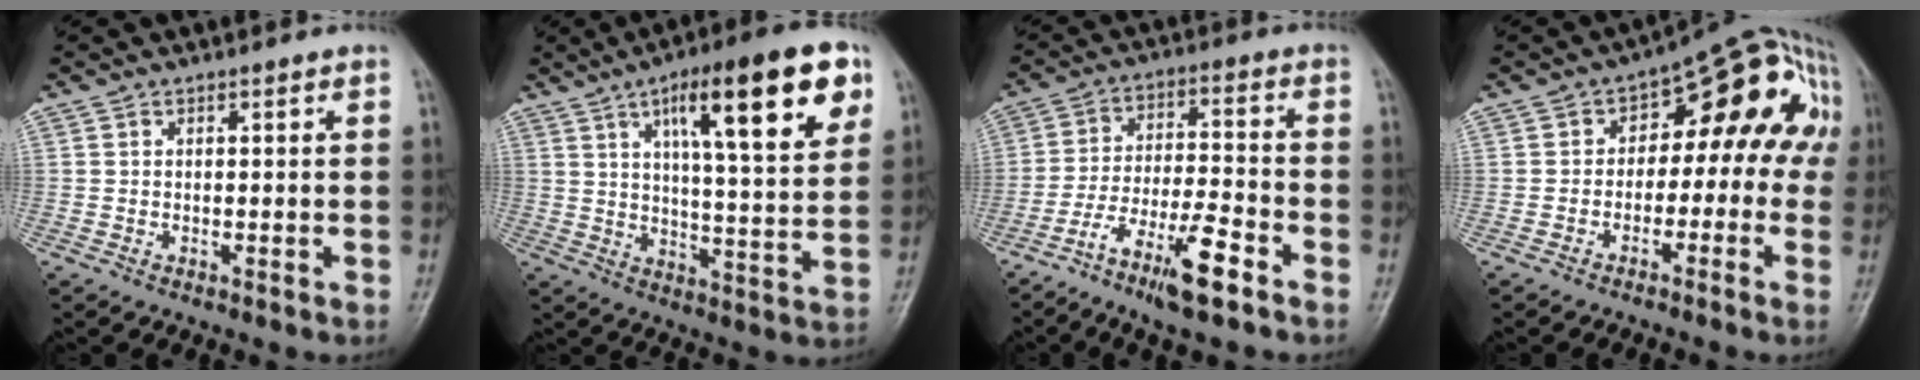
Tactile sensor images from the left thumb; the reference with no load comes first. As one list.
[{"total": 20.5, "force": [9.4, 5.3, 17.5], "torque": [-0.226, -0.020, 0.139]}, {"total": 10.8, "force": [-6.9, 2.4, 8.0], "torque": [-0.160, 0.036, -0.127]}, {"total": 14.6, "force": [-0.2, 8.8, 11.7], "torque": [-0.092, 0.060, -0.014]}]